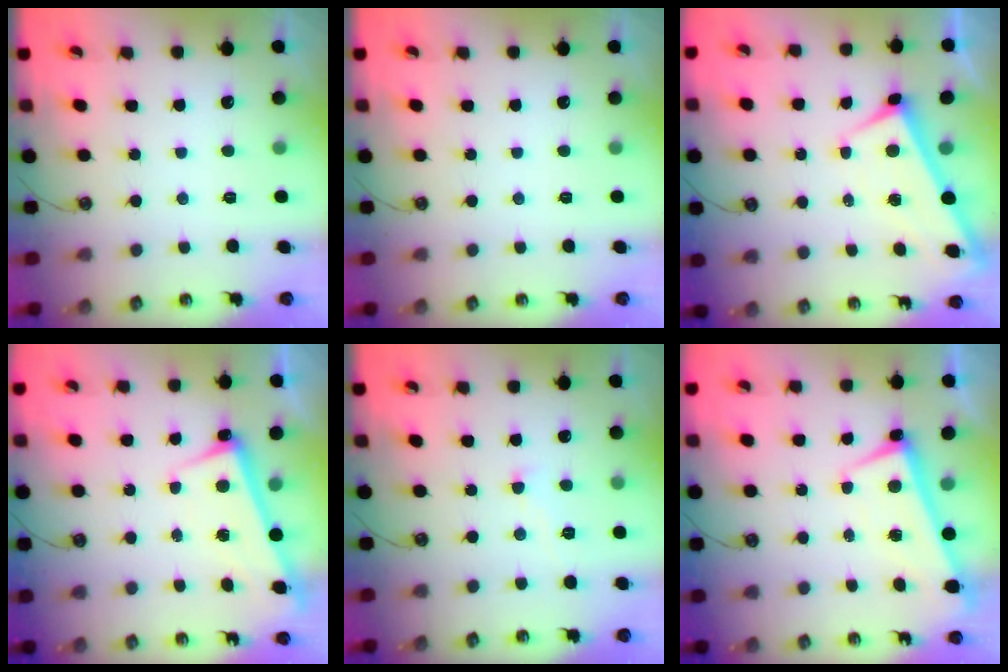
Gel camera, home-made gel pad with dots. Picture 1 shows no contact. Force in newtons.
{"total": 0.0}
{"total": 0.9, "press": 0.3, "slide": 0.8}
{"total": 2.6, "press": 2.5, "slide": 0.7}
{"total": 4.3, "press": 4.3, "slide": 0.3}
{"total": 1.2, "press": 0.9, "slide": 0.9}